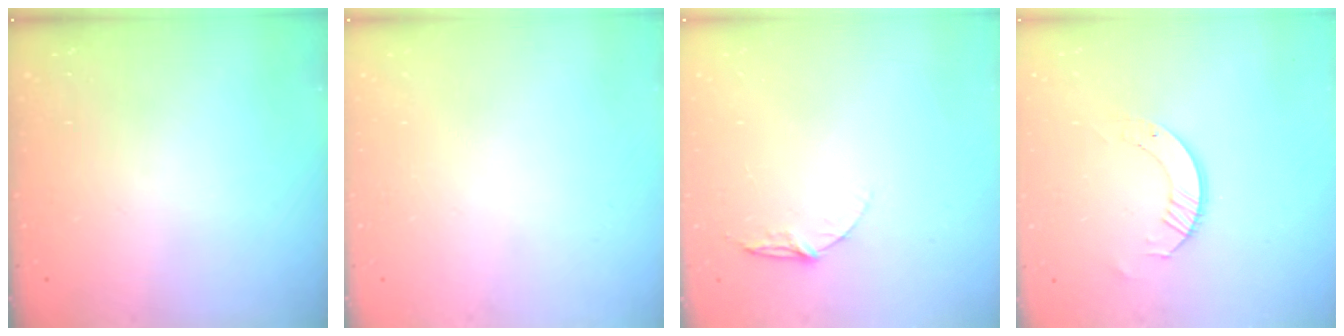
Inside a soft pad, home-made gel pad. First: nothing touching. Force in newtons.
{"total": 0.0}
{"total": 5.4, "press": 5.4, "slide": 0.5}
{"total": 5.7, "press": 5.7, "slide": 0.3}